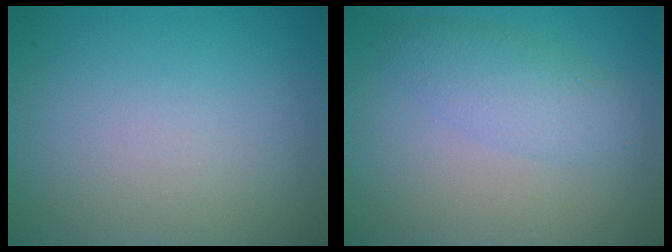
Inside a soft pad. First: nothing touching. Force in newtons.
{"total": 3.0, "press": 3.0, "slide": 0.0}